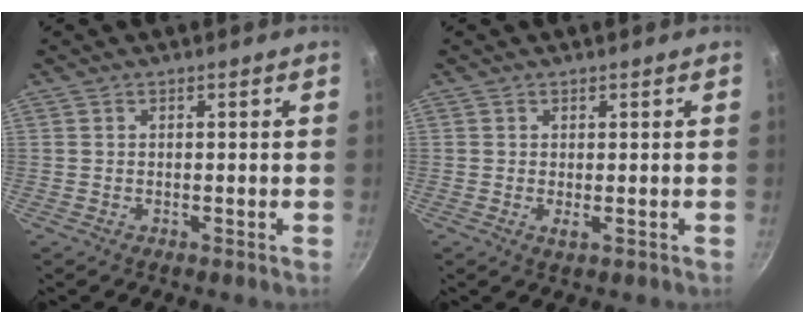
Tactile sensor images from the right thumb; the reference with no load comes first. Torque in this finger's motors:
{"motor_torque": [0.61, 0.06, -0.12, 0.00, 0.10]}